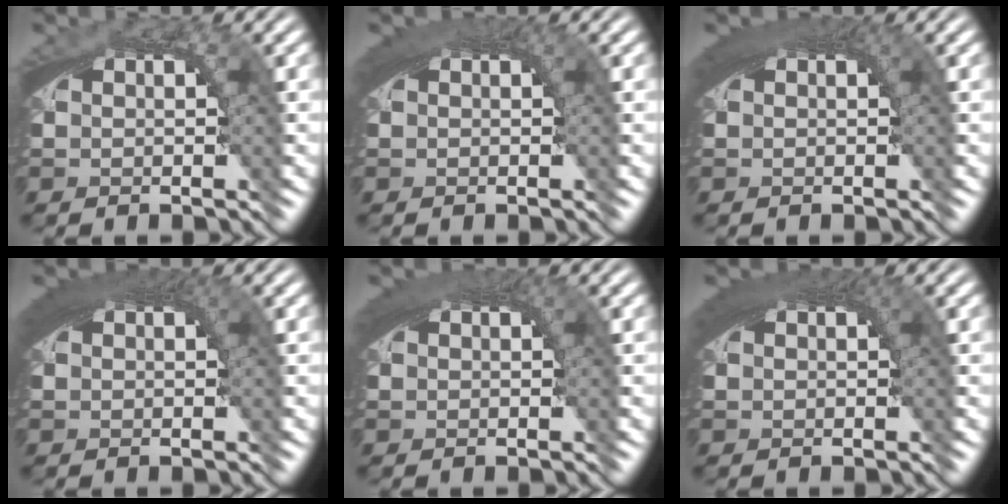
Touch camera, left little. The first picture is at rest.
{"total": 2.6, "force": [1.0, 0.7, 2.3], "torque": [-0.029, 0.008, 0.015]}
{"total": 3.2, "force": [1.2, 0.9, 2.9], "torque": [-0.035, 0.012, 0.017]}
{"total": 3.9, "force": [1.4, 1.2, 3.4], "torque": [-0.042, 0.015, 0.017]}
{"total": 2.8, "force": [1.1, 0.8, 2.5], "torque": [-0.030, 0.009, 0.016]}
{"total": 3.5, "force": [1.3, 1.0, 3.1], "torque": [-0.037, 0.014, 0.017]}